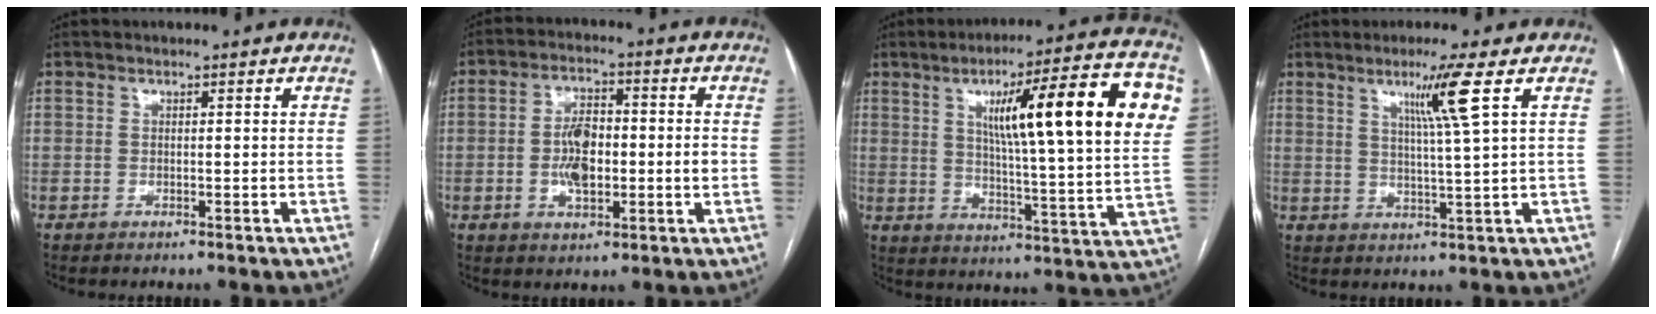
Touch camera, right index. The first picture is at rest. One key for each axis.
{"total": 8.3, "fx": -0.9, "fy": 3.3, "fz": 7.5, "tx": -0.147, "ty": 0.014, "tz": -0.015}
{"total": 23.1, "fx": 7.2, "fy": 1.8, "fz": 21.9, "tx": -0.294, "ty": 0.023, "tz": 0.097}
{"total": 6.6, "fx": 3.0, "fy": -1.9, "fz": 5.6, "tx": -0.102, "ty": -0.011, "tz": 0.056}